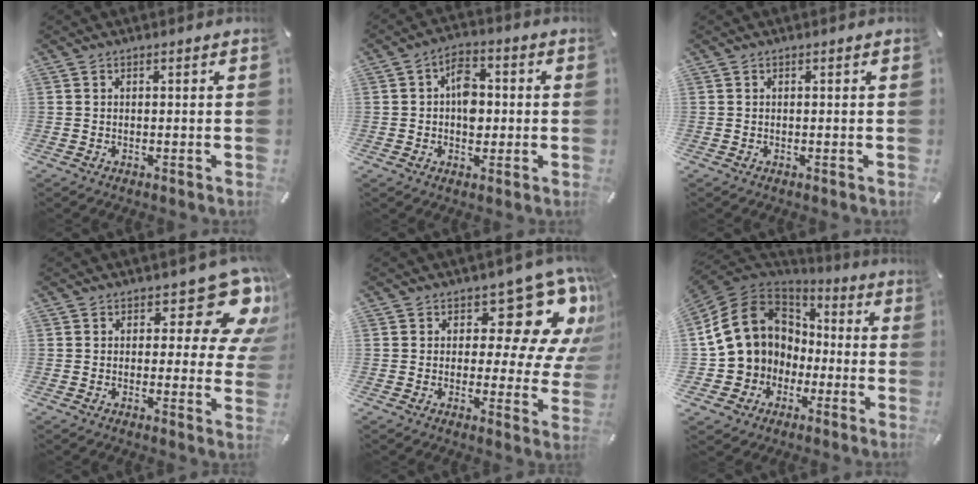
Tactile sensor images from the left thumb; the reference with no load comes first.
{"total": 7.2, "force": [-0.1, 5.1, 5.1], "torque": [-0.062, 0.004, -0.005]}
{"total": 0.0}
{"total": 13.9, "force": [7.2, 6.3, 10.0], "torque": [-0.112, -0.060, 0.119]}
{"total": 17.9, "force": [8.8, 8.8, 12.9], "torque": [-0.153, -0.068, 0.140]}
{"total": 15.8, "force": [1.6, 14.8, 5.1], "torque": [-0.119, -0.005, 0.051]}